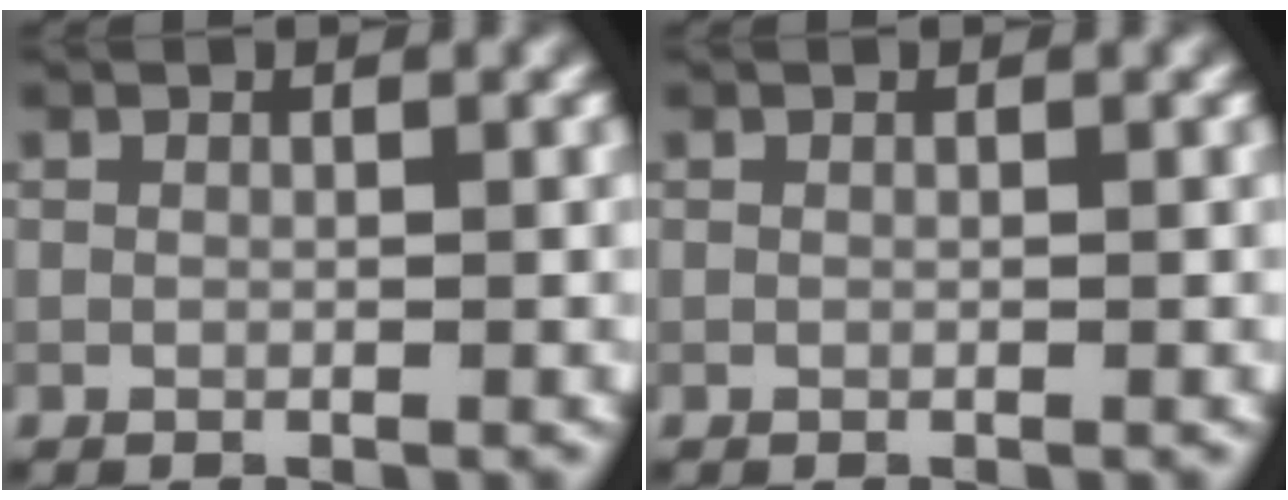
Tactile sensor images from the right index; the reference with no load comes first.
{"total": 0.0}